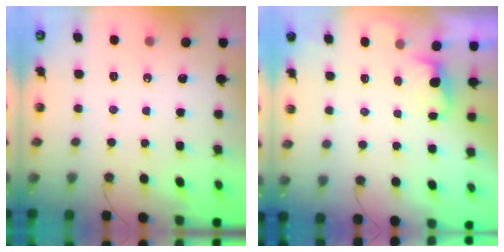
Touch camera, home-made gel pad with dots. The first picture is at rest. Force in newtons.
{"total": 1.1, "press": 0.8, "slide": 0.8}